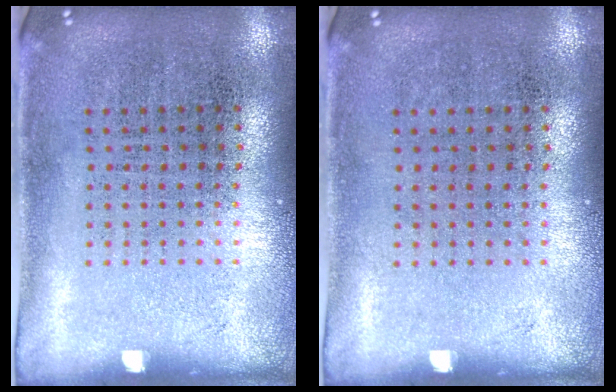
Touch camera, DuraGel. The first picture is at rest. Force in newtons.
{"total": 0.0}